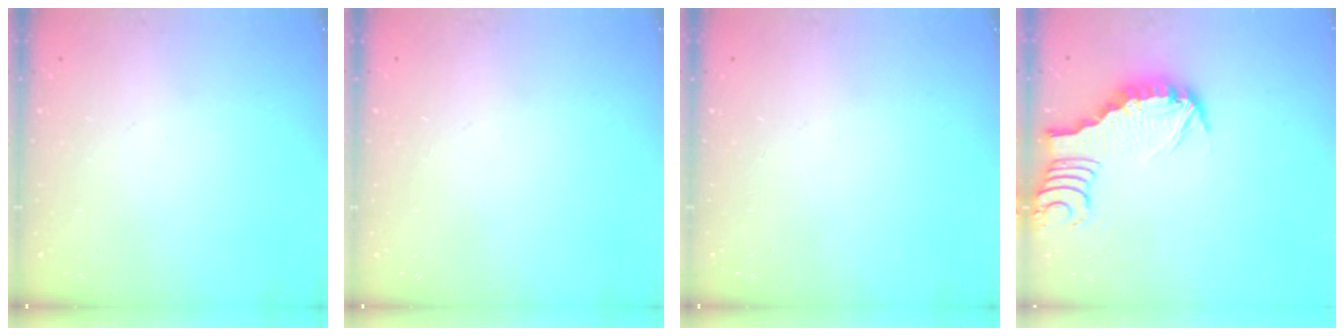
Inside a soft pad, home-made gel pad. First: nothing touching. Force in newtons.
{"total": 0.0}
{"total": 0.0}
{"total": 3.0, "press": 2.9, "slide": 0.3}